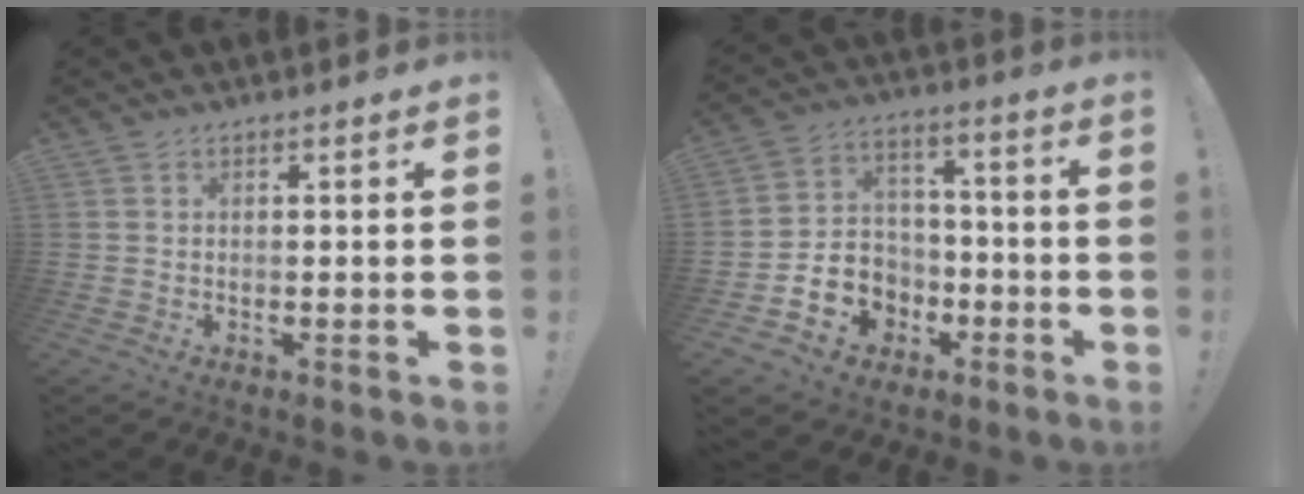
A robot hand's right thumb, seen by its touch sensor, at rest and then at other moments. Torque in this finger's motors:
{"motor_torque": [1.24, 1.23, 0.87, -0.89, 0.01]}